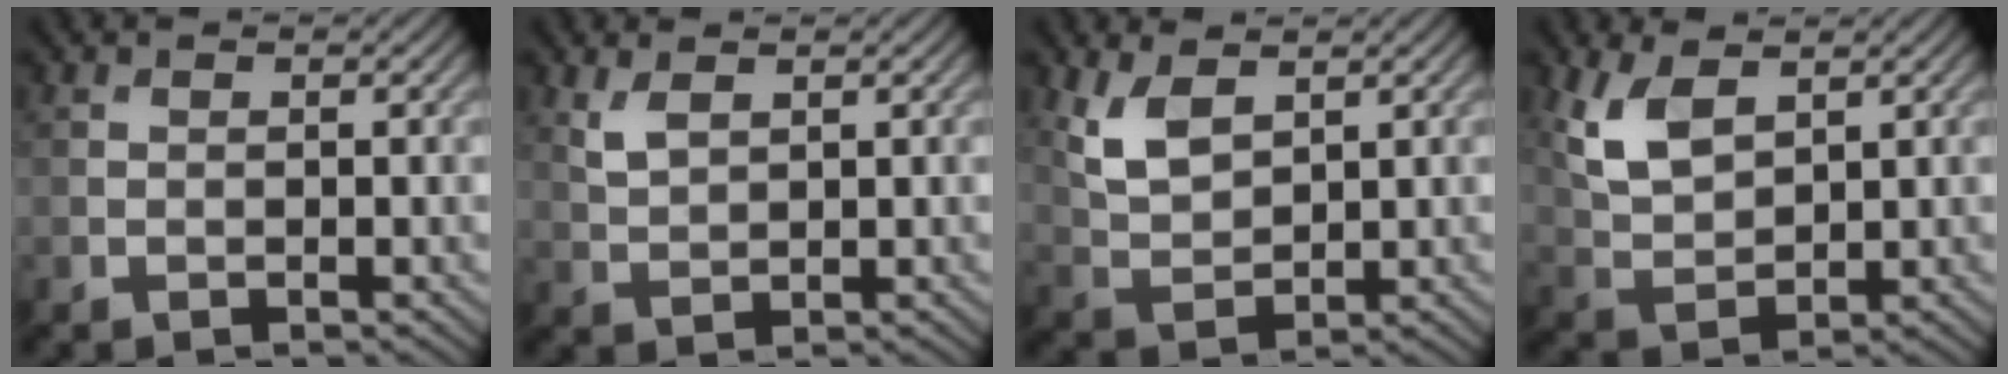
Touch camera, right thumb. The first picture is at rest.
{"total": 2.6, "force": [1.5, 1.2, 1.7], "torque": [-0.049, -0.002, 0.036]}
{"total": 5.3, "force": [2.7, 2.7, 3.6], "torque": [-0.094, -0.004, 0.060]}
{"total": 6.2, "force": [3.1, 3.2, 4.3], "torque": [-0.109, -0.002, 0.064]}